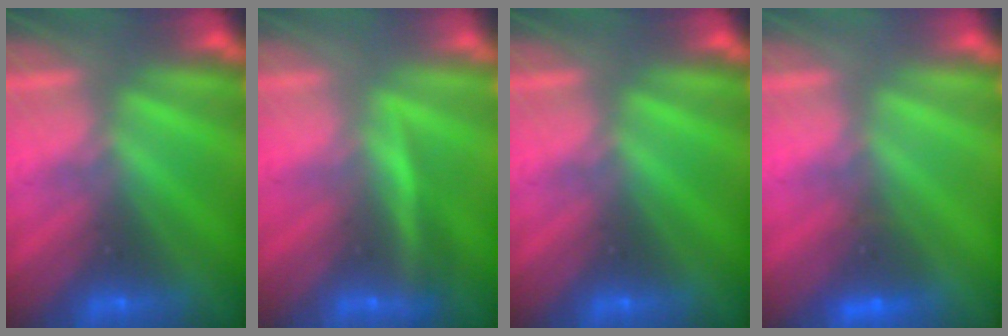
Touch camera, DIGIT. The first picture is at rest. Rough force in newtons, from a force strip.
{"total": 2.9}
{"total": 0.0}
{"total": 1.7}